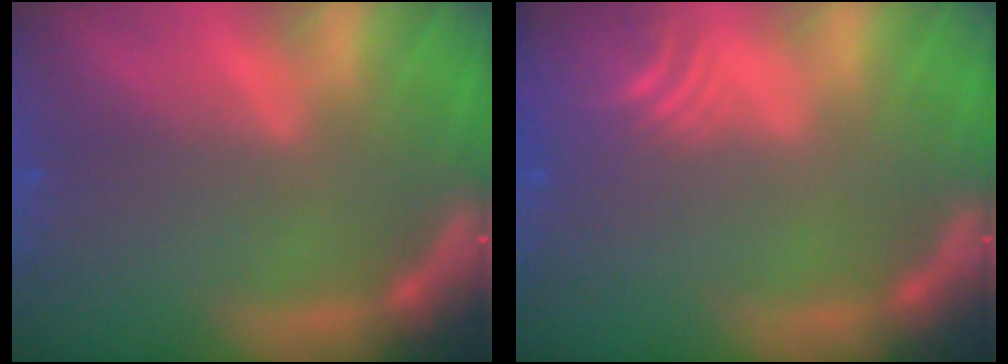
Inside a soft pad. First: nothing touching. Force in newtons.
{"total": 5.1}